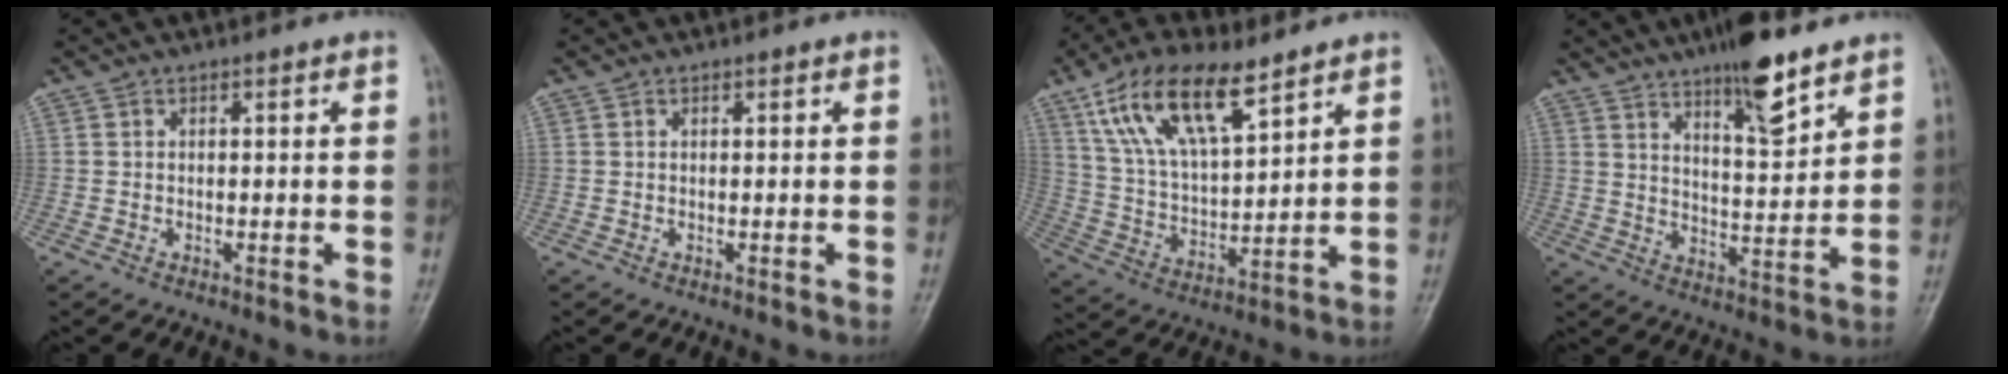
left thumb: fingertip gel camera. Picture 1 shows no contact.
{"total": 0.6, "force": [0.2, 0.4, 0.4], "torque": [-0.002, 0.000, 0.003]}
{"total": 16.3, "force": [9.7, 6.4, 11.5], "torque": [-0.193, -0.027, 0.189]}
{"total": 11.6, "force": [7.9, 2.9, 7.9], "torque": [-0.109, -0.050, 0.130]}